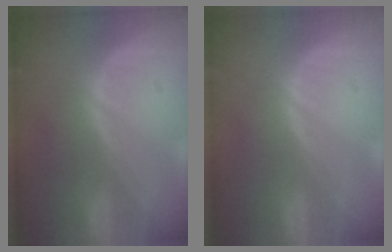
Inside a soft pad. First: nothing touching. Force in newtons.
{"total": 0.0}